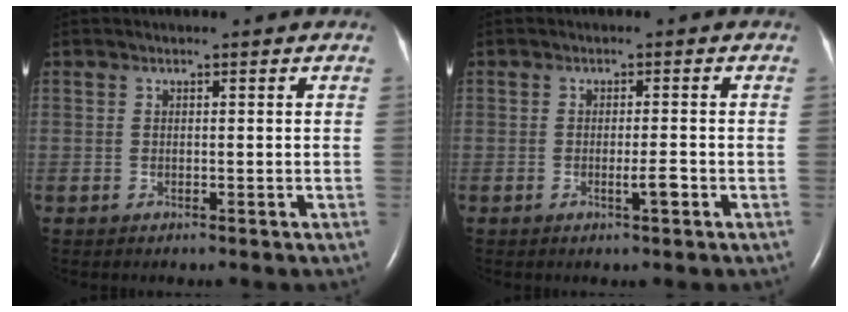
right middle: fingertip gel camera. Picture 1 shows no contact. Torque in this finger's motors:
{"motor_torque": [-0.27, 0.14, 0.04, 0.03]}